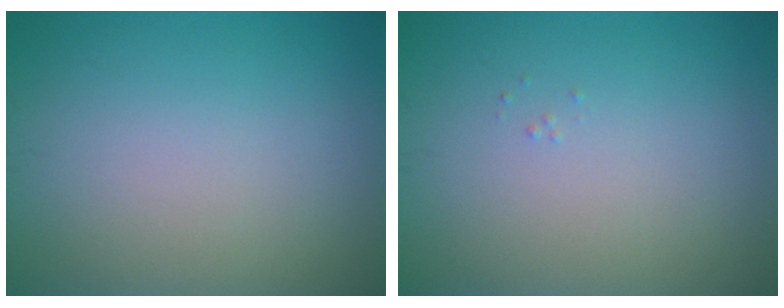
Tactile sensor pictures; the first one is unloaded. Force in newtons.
{"total": 0.0}